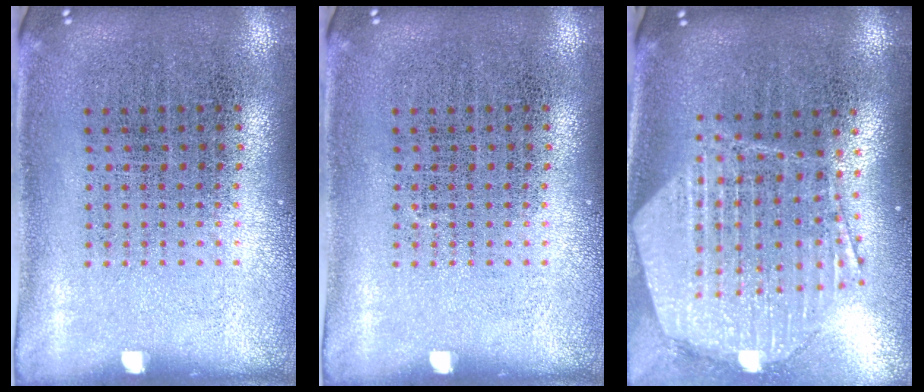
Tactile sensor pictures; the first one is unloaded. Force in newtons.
{"total": 0.0}
{"total": 2.2, "press": 1.9, "slide": 1.1}